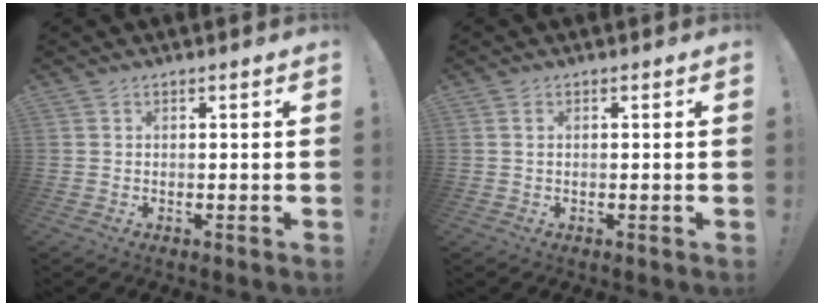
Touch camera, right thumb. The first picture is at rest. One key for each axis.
{"total": 0.8, "fx": 0.4, "fy": 0.3, "fz": 0.6, "tx": -0.016, "ty": 0.003, "tz": 0.007}